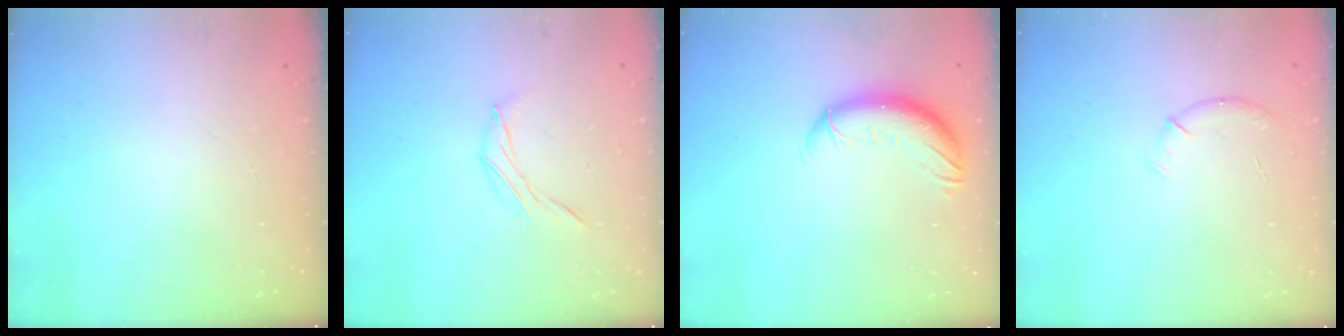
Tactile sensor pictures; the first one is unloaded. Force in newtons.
{"total": 5.5, "press": 5.4, "slide": 0.9}
{"total": 10.6, "press": 10.4, "slide": 2.0}
{"total": 6.1, "press": 5.9, "slide": 1.5}